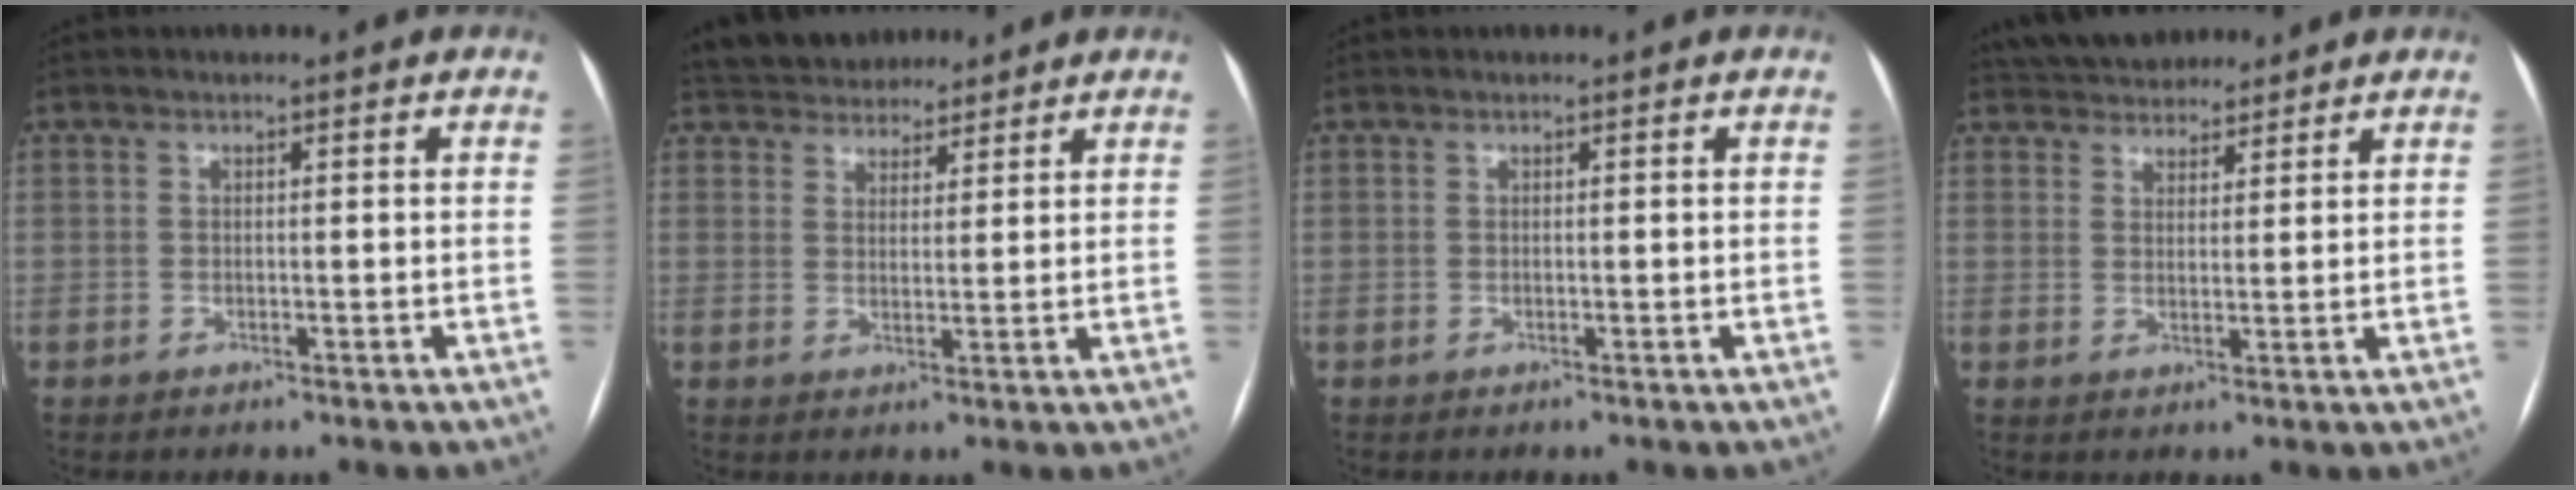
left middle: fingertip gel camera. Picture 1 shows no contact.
{"total": 10.1, "force": [8.9, 4.0, 2.4], "torque": [-0.036, 0.026, 0.140]}
{"total": 0.0}
{"total": 10.1, "force": [9.0, 3.6, 2.6], "torque": [-0.038, 0.028, 0.141]}